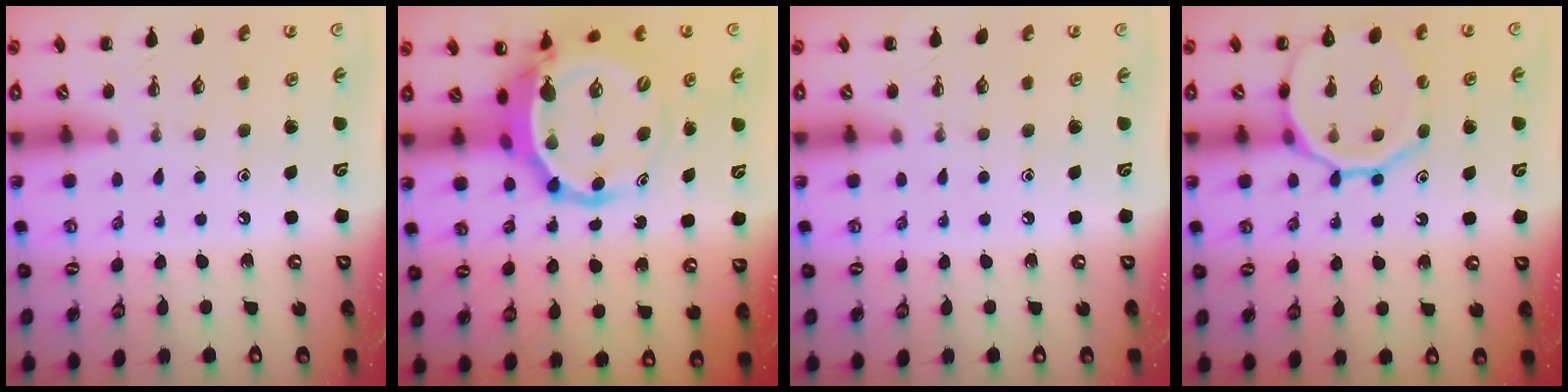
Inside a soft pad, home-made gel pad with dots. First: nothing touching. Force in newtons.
{"total": 7.1, "press": 6.9, "slide": 1.9}
{"total": 0.0}
{"total": 14.6, "press": 14.4, "slide": 2.1}